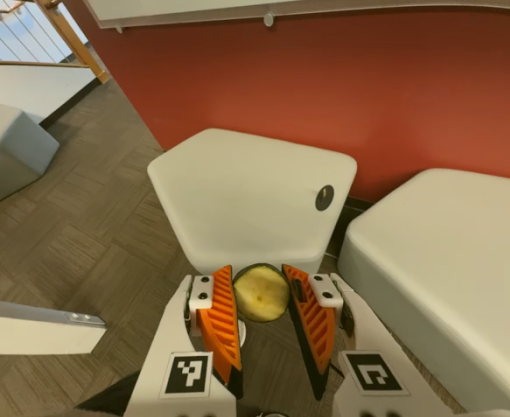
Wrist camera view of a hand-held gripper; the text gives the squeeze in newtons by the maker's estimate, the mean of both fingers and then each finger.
{"total": 11.5, "left": 11.5, "right": 11.6}